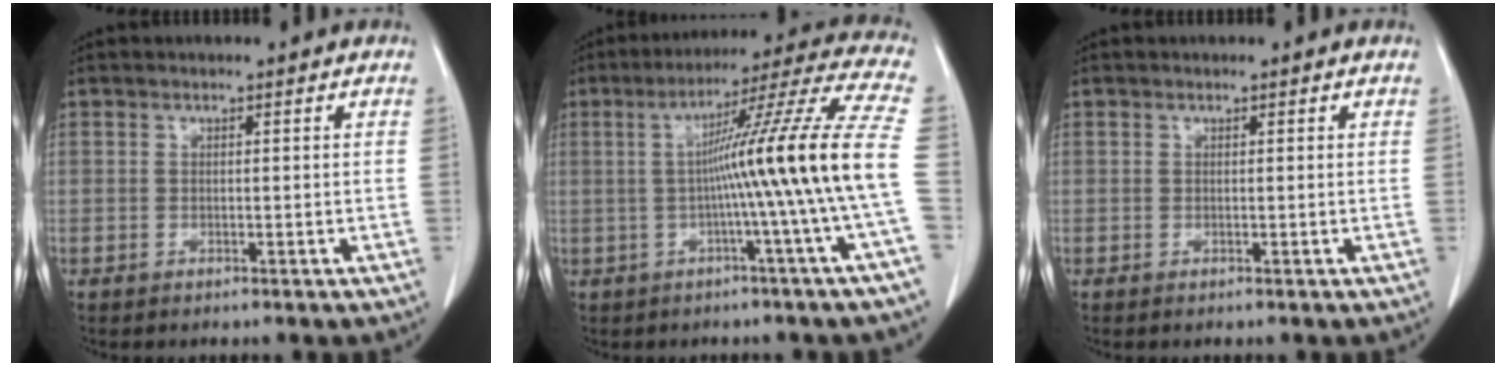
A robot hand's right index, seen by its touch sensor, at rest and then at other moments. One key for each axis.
{"total": 18.1, "fx": -1.7, "fy": -2.9, "fz": 17.8, "tx": -0.253, "ty": 0.010, "tz": -0.038}
{"total": 0.0}